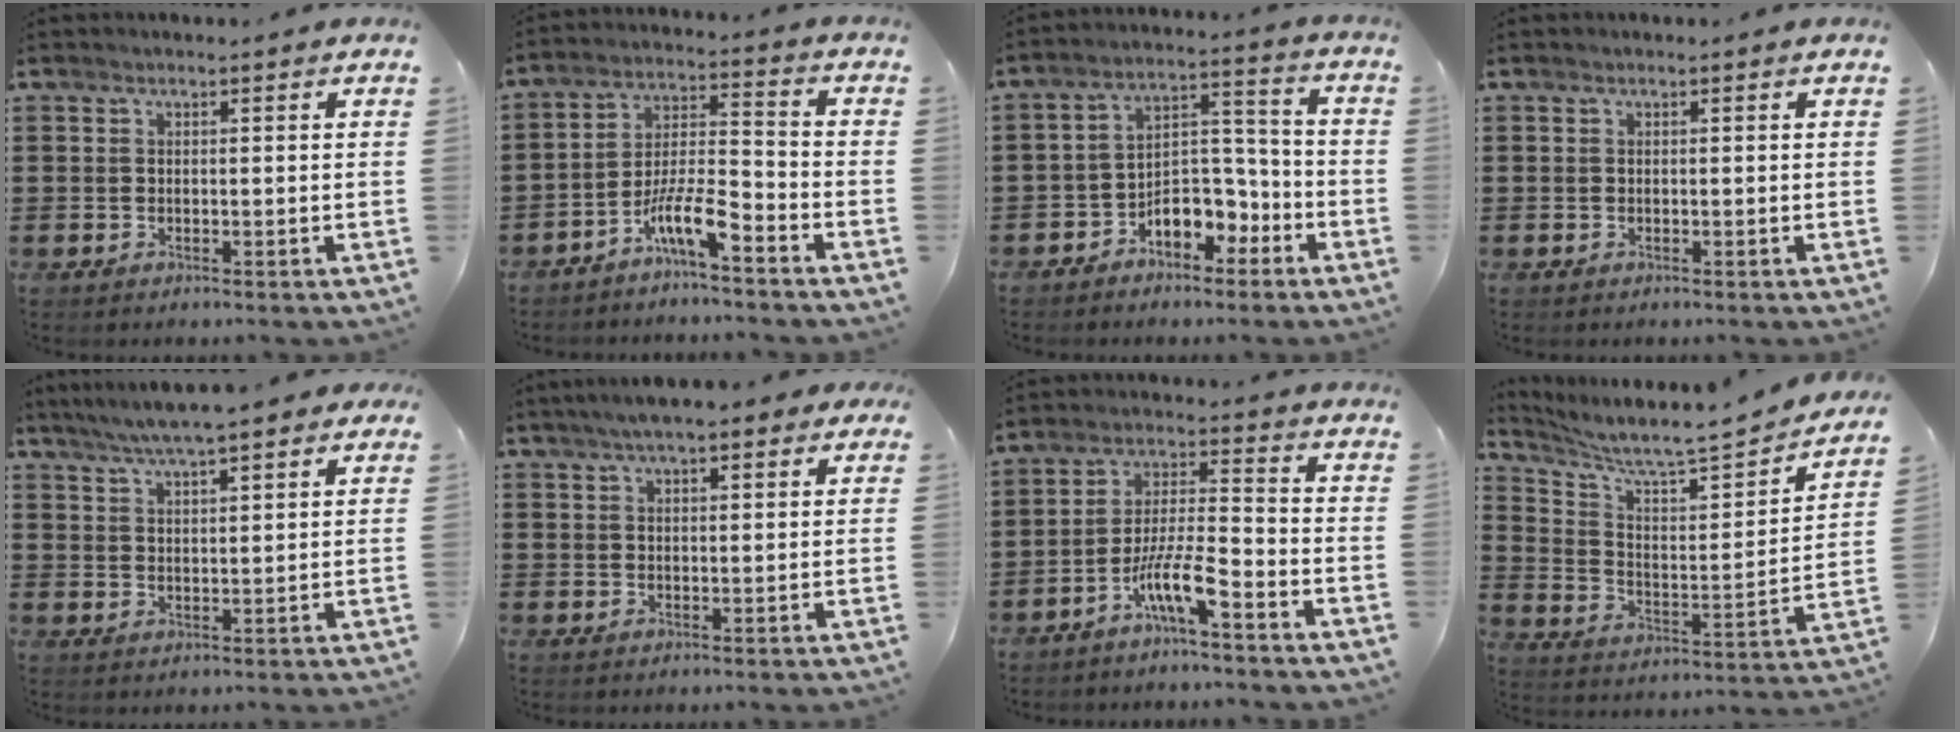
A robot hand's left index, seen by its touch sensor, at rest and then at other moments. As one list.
[{"total": 8.6, "force": [-6.3, 1.5, 5.6], "torque": [-0.119, 0.001, -0.124]}, {"total": 6.8, "force": [-4.8, 3.9, 3.0], "torque": [-0.058, 0.020, -0.092]}, {"total": 0.0}, {"total": 5.4, "force": [4.4, 0.5, 3.0], "torque": [-0.068, -0.005, 0.079]}, {"total": 4.4, "force": [3.0, 1.1, 3.0], "torque": [-0.065, 0.007, 0.053]}, {"total": 8.5, "force": [-5.6, 1.2, 6.3], "torque": [-0.136, -0.003, -0.109]}, {"total": 5.9, "force": [5.4, 0.3, 2.5], "torque": [-0.076, -0.050, 0.085]}]